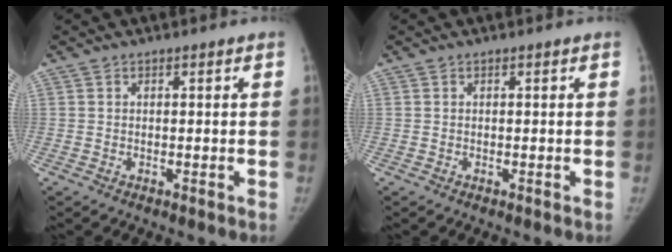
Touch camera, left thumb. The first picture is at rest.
{"total": 0.0}